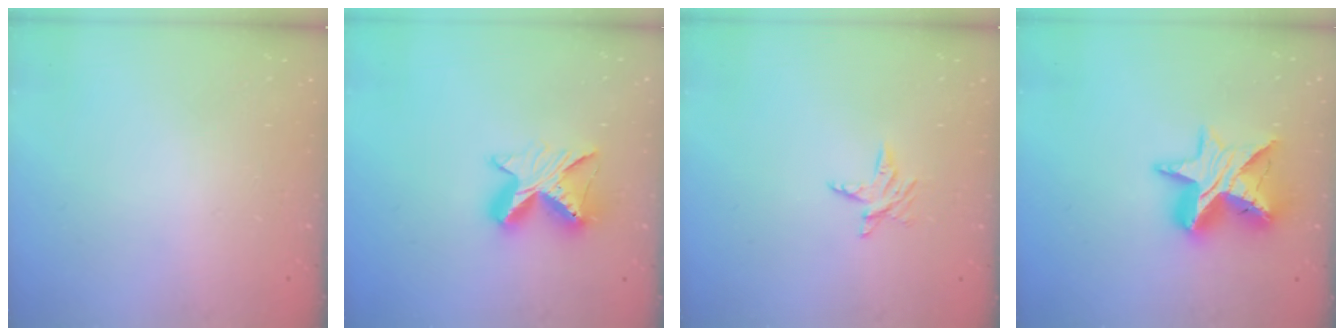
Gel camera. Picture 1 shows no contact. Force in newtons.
{"total": 9.6, "press": 9.5, "slide": 0.8}
{"total": 4.9, "press": 4.8, "slide": 0.6}
{"total": 14.6, "press": 14.5, "slide": 1.0}